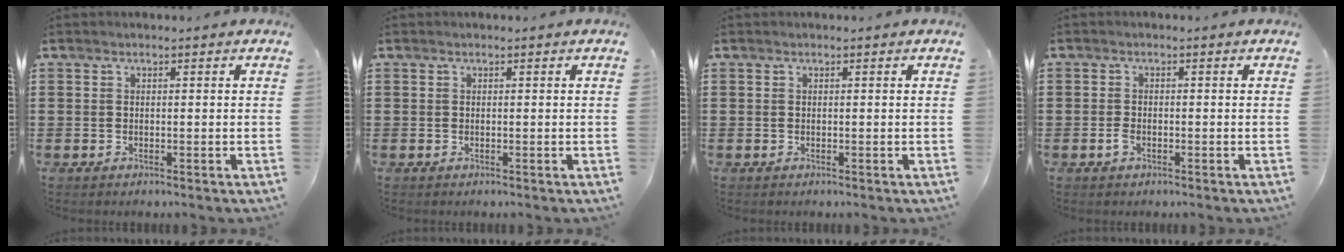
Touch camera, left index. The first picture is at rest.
{"total": 0.0}
{"total": 0.0}
{"total": 1.6, "force": [-0.7, 0.8, 1.2], "torque": [-0.032, -0.004, -0.014]}